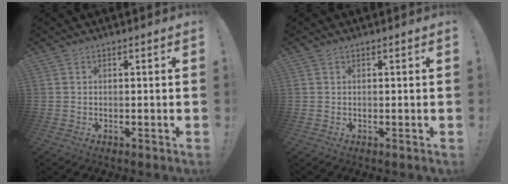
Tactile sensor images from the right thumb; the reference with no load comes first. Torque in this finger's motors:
{"motor_torque": [-0.06, 0.09, 0.00, -0.07, 0.10]}